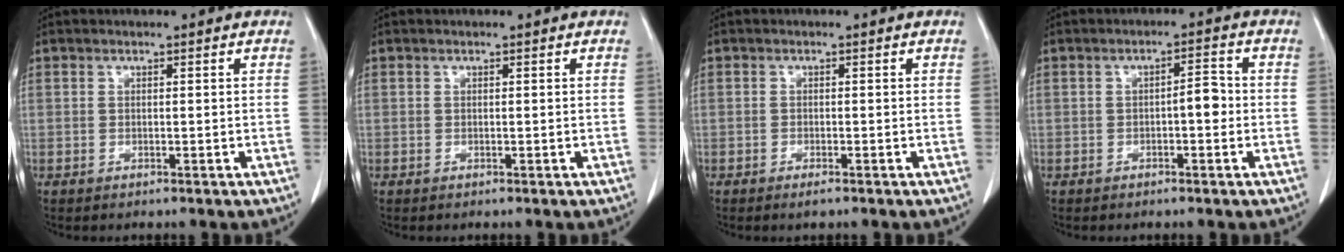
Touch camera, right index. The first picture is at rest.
{"total": 0.0}
{"total": 1.2, "force": [-0.9, 0.1, 0.8], "torque": [-0.015, -0.003, -0.012]}
{"total": 2.9, "force": [-0.5, 0.8, 2.7], "torque": [-0.036, 0.009, -0.008]}